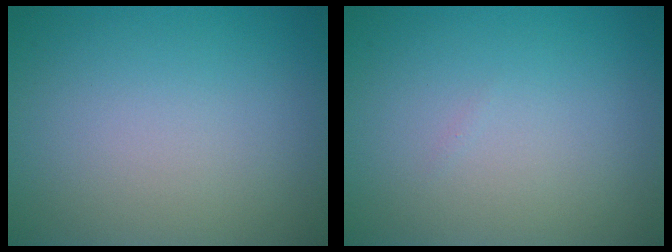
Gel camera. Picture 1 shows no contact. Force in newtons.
{"total": 0.0}